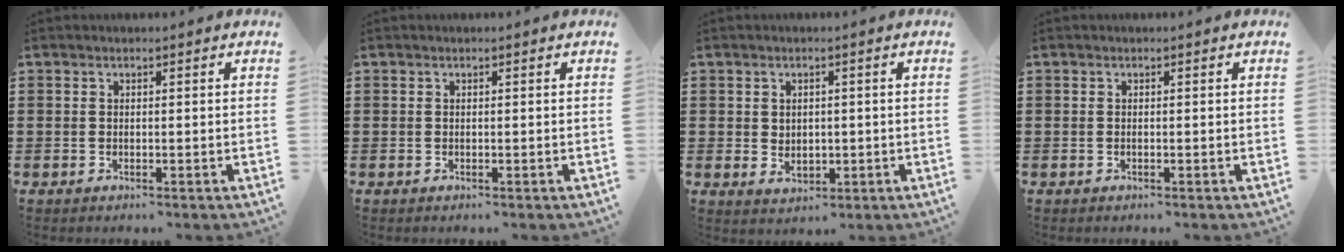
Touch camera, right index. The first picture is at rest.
{"total": 0.0}
{"total": 2.1, "force": [0.5, 1.8, 0.8], "torque": [-0.013, 0.004, 0.006]}
{"total": 0.0}